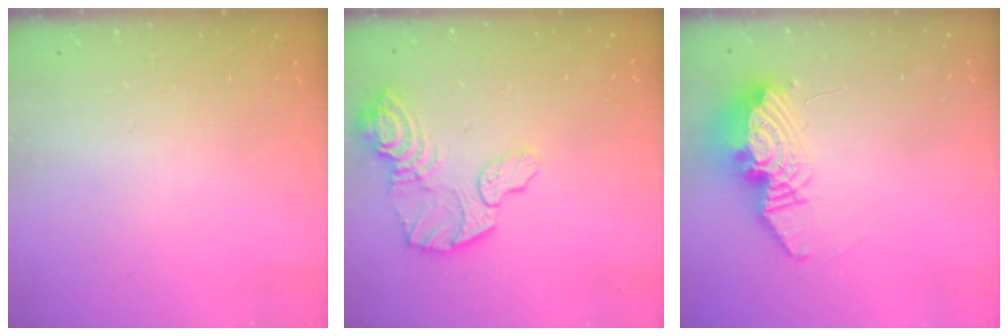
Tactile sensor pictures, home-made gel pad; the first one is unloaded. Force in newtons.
{"total": 14.9, "press": 14.8, "slide": 1.6}
{"total": 12.8, "press": 12.8, "slide": 1.4}